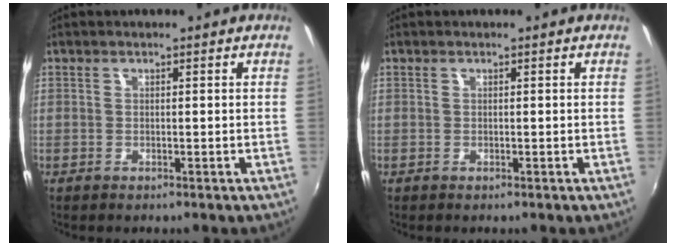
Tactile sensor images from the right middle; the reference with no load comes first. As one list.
[{"total": 0.0}]